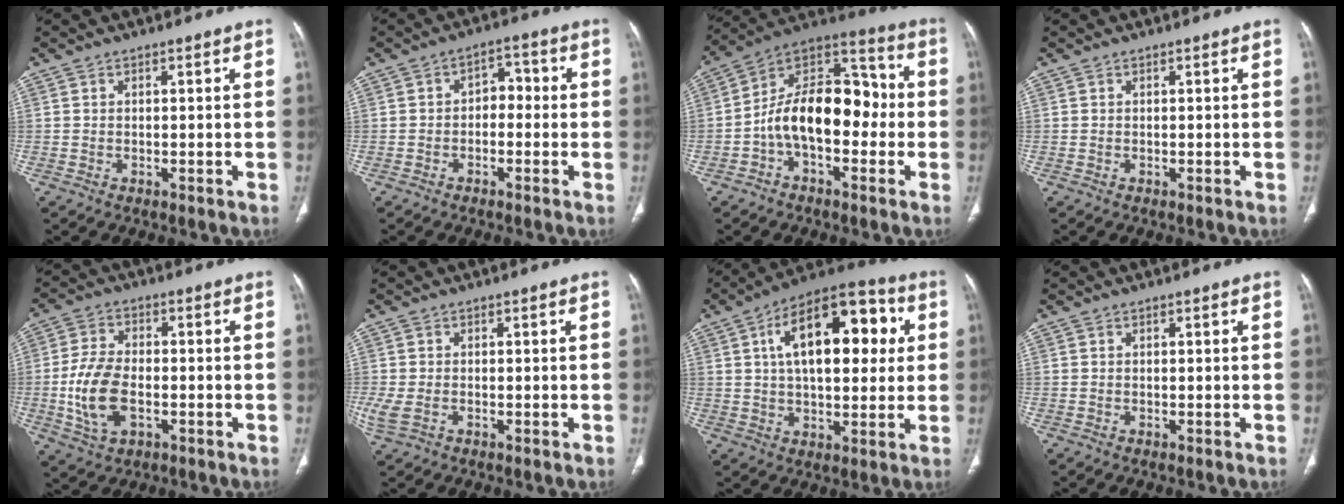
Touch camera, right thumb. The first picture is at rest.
{"total": 4.4, "force": [-0.7, 3.1, 3.0], "torque": [-0.026, 0.026, -0.022]}
{"total": 17.7, "force": [-2.6, 10.3, 14.1], "torque": [-0.208, 0.058, -0.054]}
{"total": 0.0}
{"total": 10.7, "force": [-2.2, 6.2, 8.4], "torque": [-0.170, 0.007, -0.038]}
{"total": 3.6, "force": [-0.8, 2.1, 2.8], "torque": [-0.078, 0.001, -0.011]}
{"total": 21.0, "force": [5.0, 10.7, 17.3], "torque": [-0.233, 0.018, 0.067]}
{"total": 0.0}